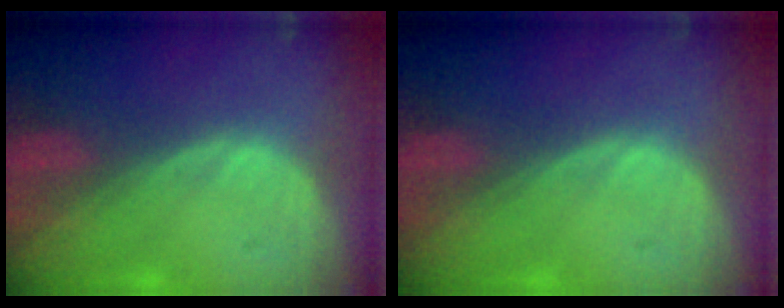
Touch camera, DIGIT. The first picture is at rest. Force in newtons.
{"total": 0.0}